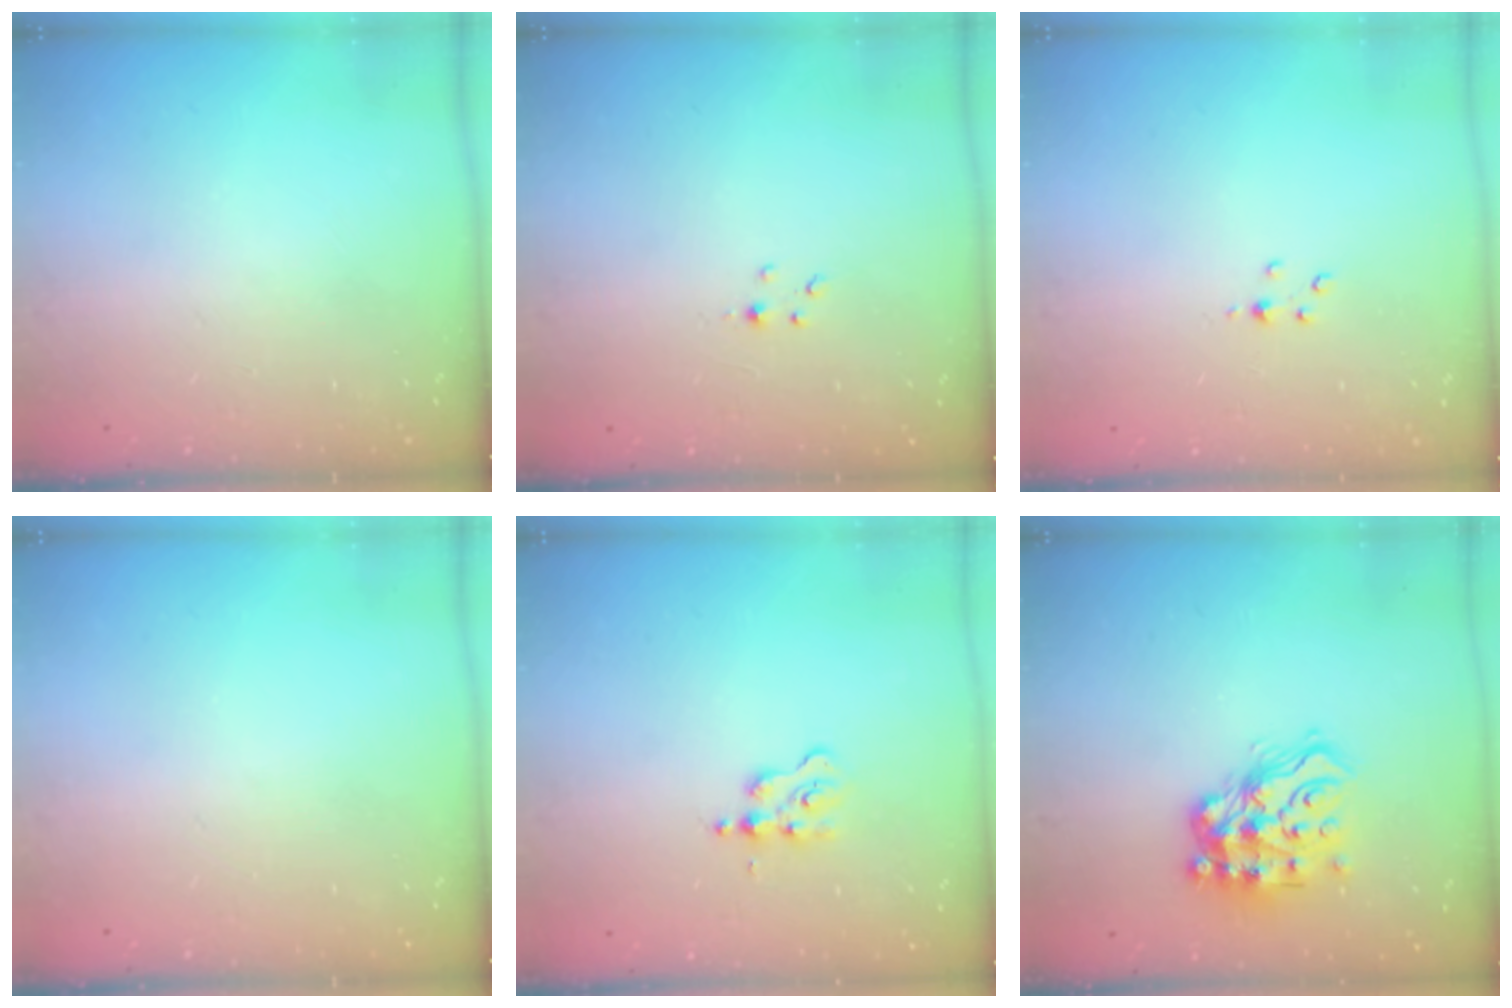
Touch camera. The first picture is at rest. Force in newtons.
{"total": 1.0, "press": 1.0, "slide": 0.2}
{"total": 2.2, "press": 2.2, "slide": 0.4}
{"total": 0.0}
{"total": 1.9, "press": 1.9, "slide": 0.2}
{"total": 15.6, "press": 15.5, "slide": 1.6}